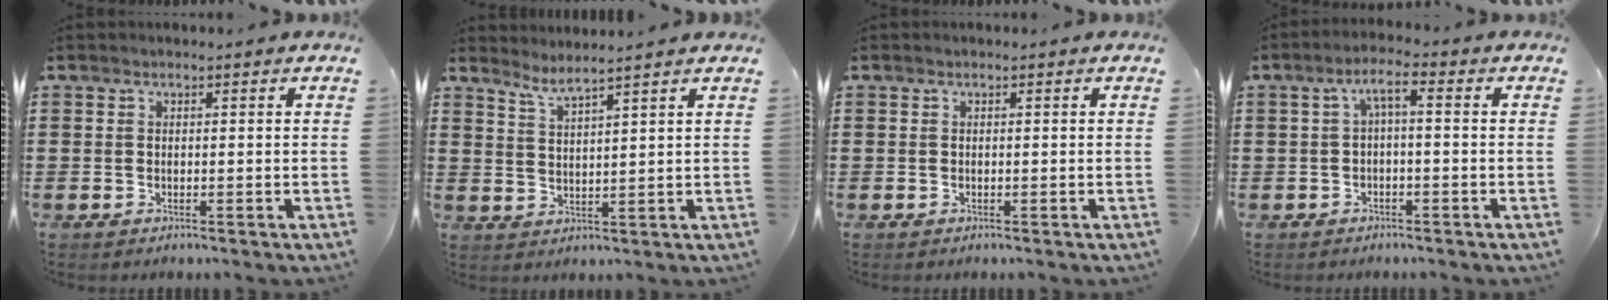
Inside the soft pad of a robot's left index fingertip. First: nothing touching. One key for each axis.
{"total": 3.2, "fx": 2.8, "fy": -0.8, "fz": 1.2, "tx": -0.032, "ty": -0.016, "tz": 0.051}
{"total": 0.0}
{"total": 3.1, "fx": -0.9, "fy": 0.6, "fz": 2.9, "tx": -0.059, "ty": 0.013, "tz": -0.022}